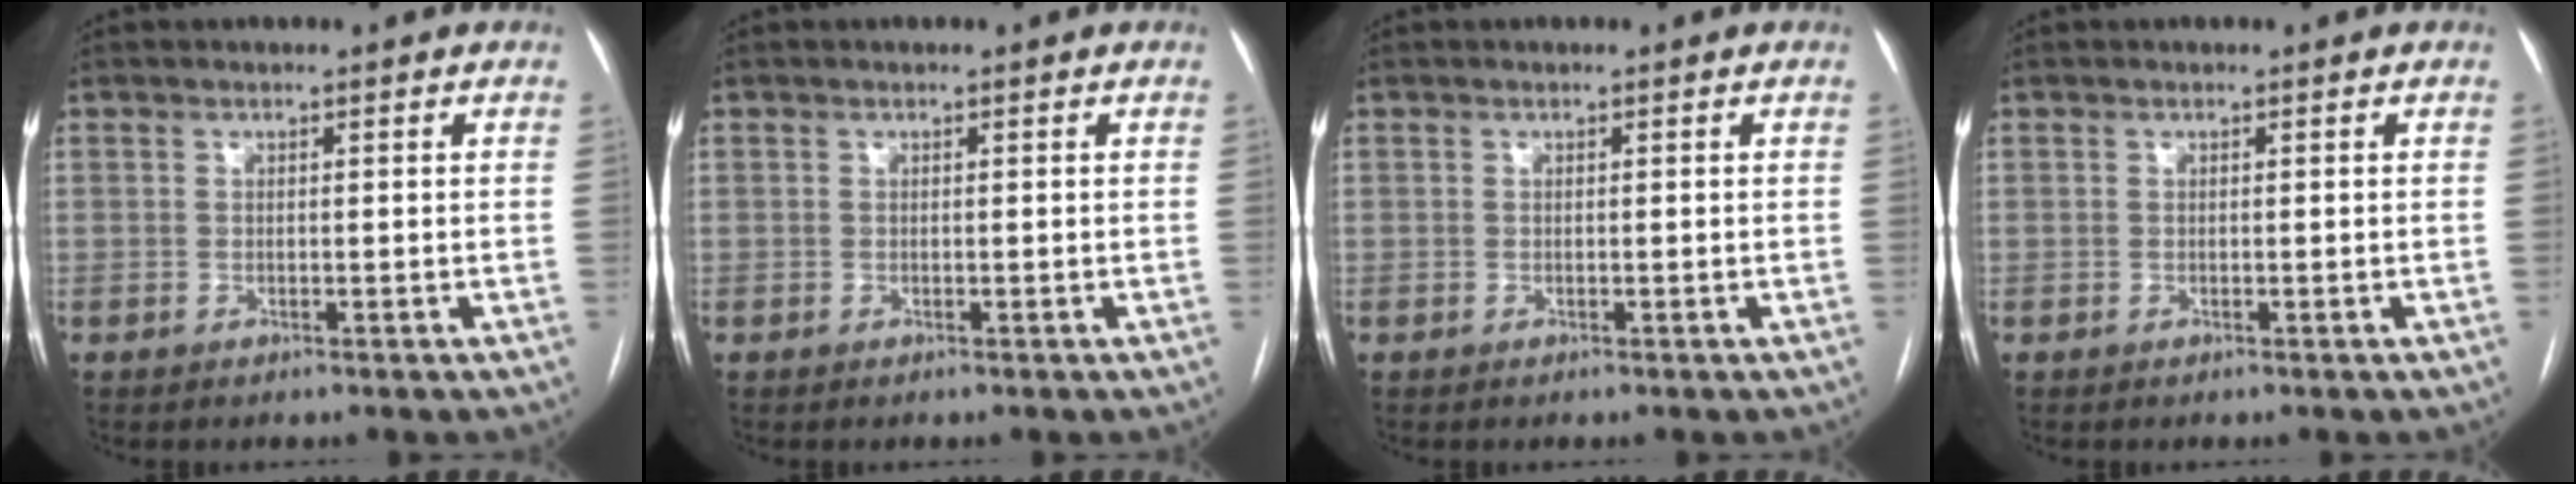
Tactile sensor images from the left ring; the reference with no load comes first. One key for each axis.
{"total": 0.0}
{"total": 0.0}
{"total": 0.0}